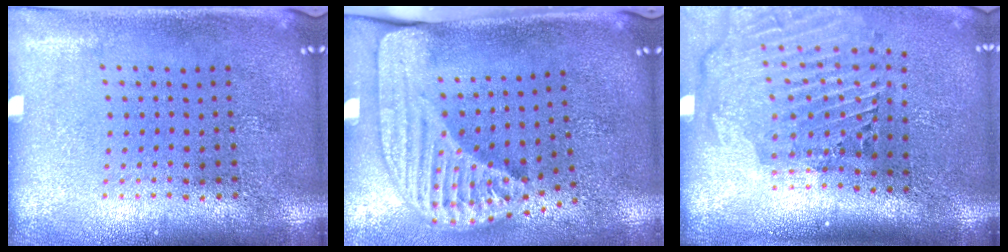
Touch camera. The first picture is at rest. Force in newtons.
{"total": 2.4, "press": 1.7, "slide": 1.7}
{"total": 3.0, "press": 2.2, "slide": 2.0}